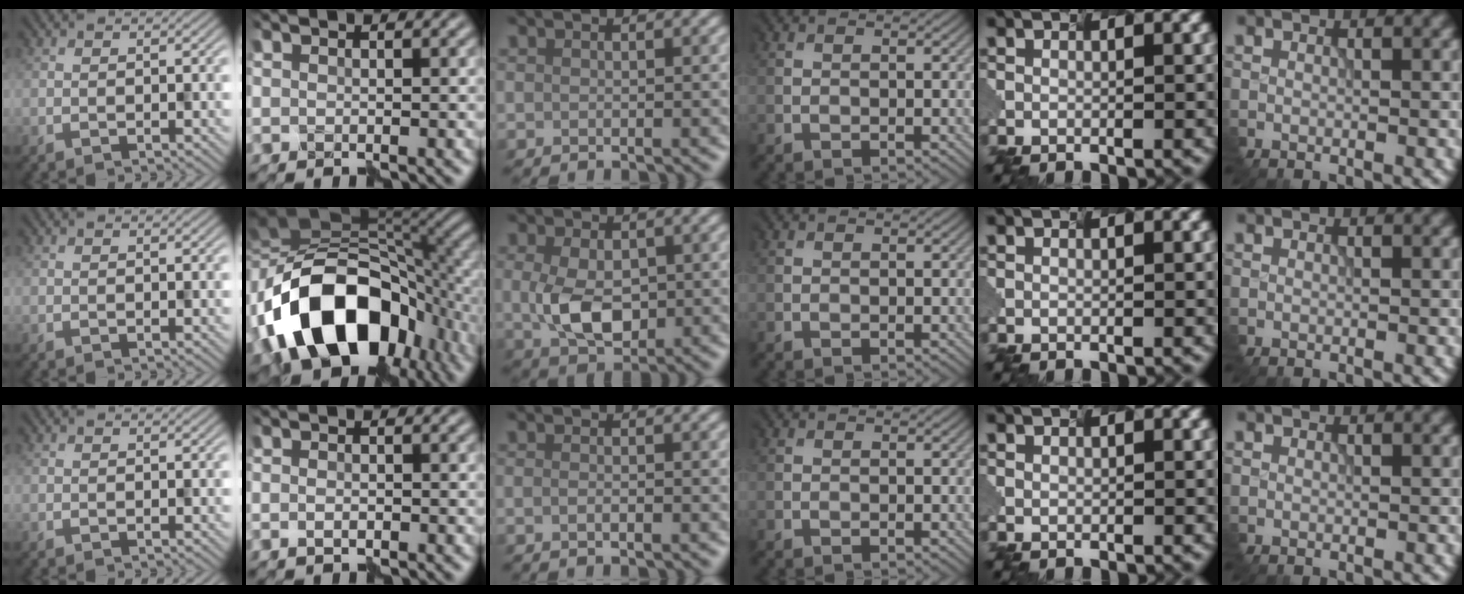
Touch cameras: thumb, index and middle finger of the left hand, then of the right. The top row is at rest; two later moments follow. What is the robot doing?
{"motion": "assemble", "object": "hinged jar"}